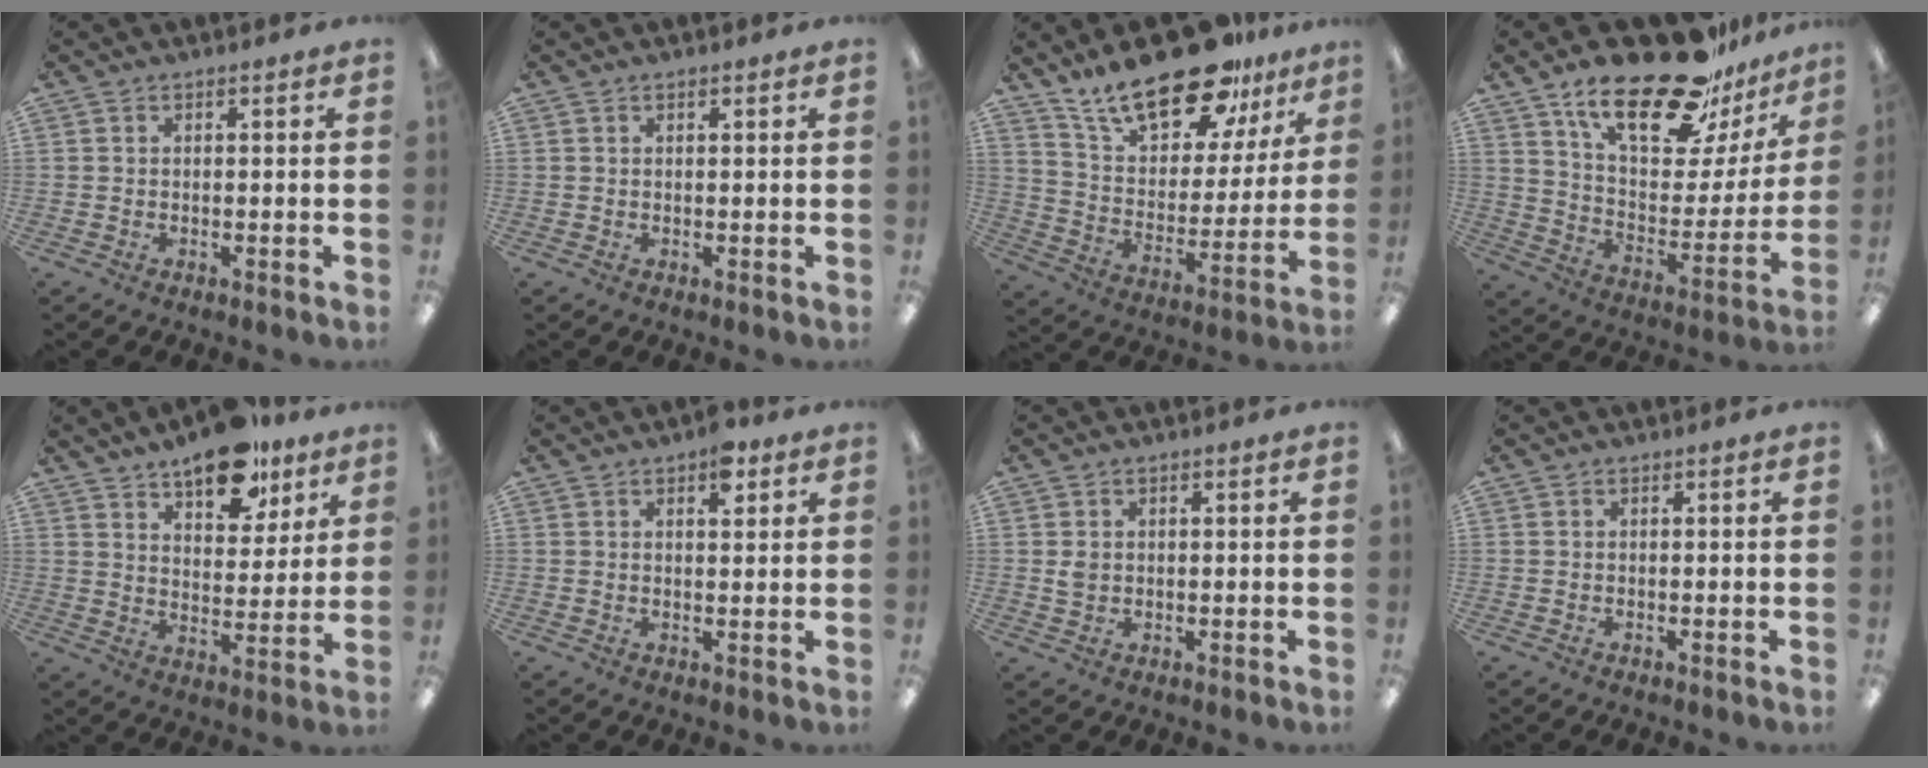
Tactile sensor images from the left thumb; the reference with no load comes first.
{"total": 0.6, "force": [0.5, 0.2, 0.3], "torque": [-0.008, 0.001, 0.009]}
{"total": 21.9, "force": [16.3, 9.2, 11.4], "torque": [-0.190, -0.102, 0.283]}
{"total": 24.2, "force": [17.7, 8.8, 14.0], "torque": [-0.222, -0.112, 0.301]}
{"total": 13.9, "force": [10.4, 6.2, 6.8], "torque": [-0.083, -0.060, 0.181]}
{"total": 5.2, "force": [2.8, 2.4, 3.6], "torque": [-0.036, -0.011, 0.041]}
{"total": 2.0, "force": [0.5, 1.7, 0.9], "torque": [-0.012, 0.002, 0.006]}
{"total": 0.0}